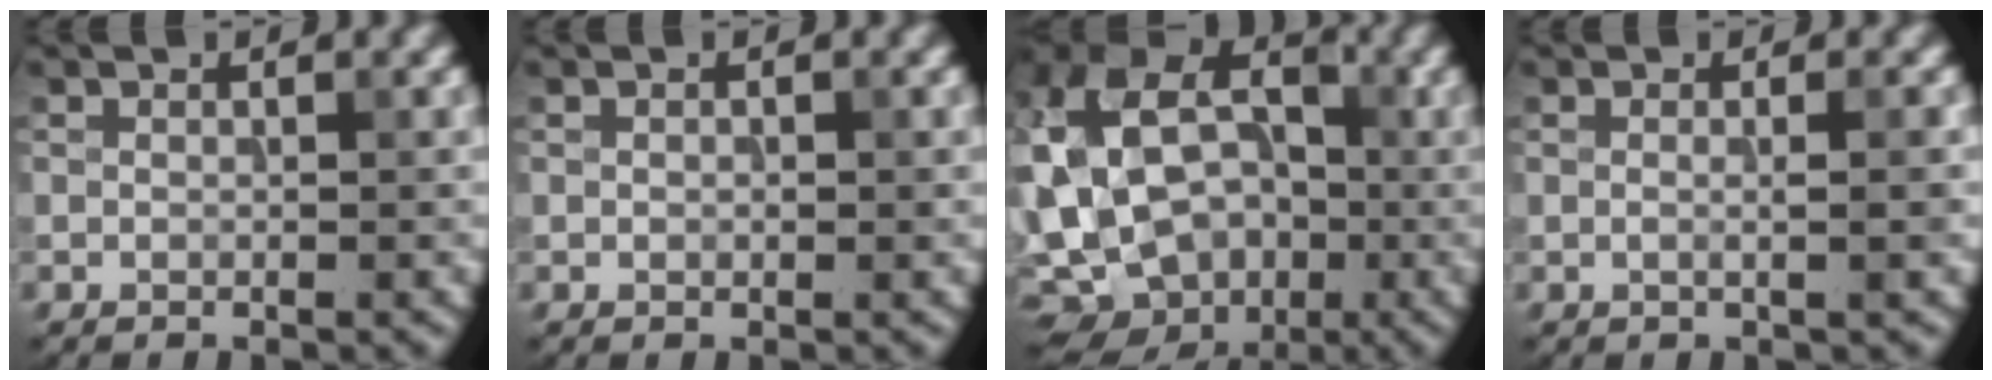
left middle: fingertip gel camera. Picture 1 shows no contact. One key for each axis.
{"total": 0.6, "fx": 0.0, "fy": 0.3, "fz": 0.6, "tx": -0.011, "ty": 0.001, "tz": -0.001}
{"total": 19.6, "fx": -3.0, "fy": 16.5, "fz": 10.1, "tx": -0.209, "ty": 0.024, "tz": -0.079}
{"total": 1.7, "fx": 0.1, "fy": 0.3, "fz": 1.7, "tx": -0.019, "ty": -0.004, "tz": -0.001}